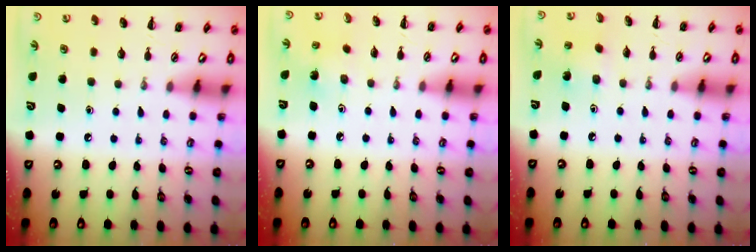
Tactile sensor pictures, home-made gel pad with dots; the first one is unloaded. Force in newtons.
{"total": 2.7, "press": 2.5, "slide": 0.9}
{"total": 1.9, "press": 1.7, "slide": 0.7}